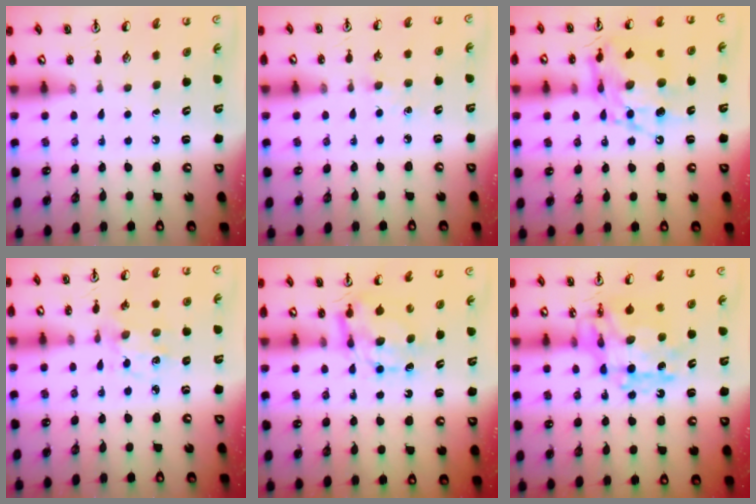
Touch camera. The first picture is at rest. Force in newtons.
{"total": 2.8, "press": 2.8, "slide": 0.4}
{"total": 14.0, "press": 13.9, "slide": 1.6}
{"total": 3.9, "press": 3.7, "slide": 1.4}
{"total": 7.0, "press": 7.0, "slide": 0.6}
{"total": 12.7, "press": 12.7, "slide": 1.1}